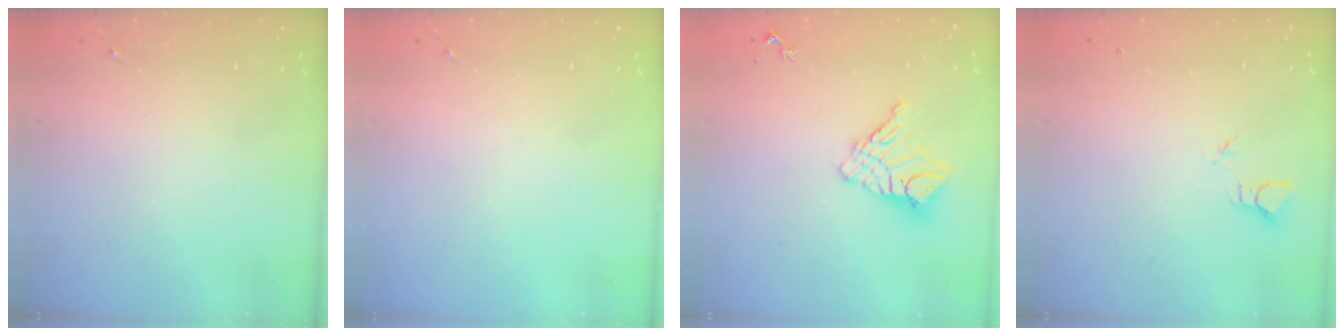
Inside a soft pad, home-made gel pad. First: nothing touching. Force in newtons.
{"total": 0.0}
{"total": 11.5, "press": 11.4, "slide": 0.8}
{"total": 2.0, "press": 2.0, "slide": 0.1}